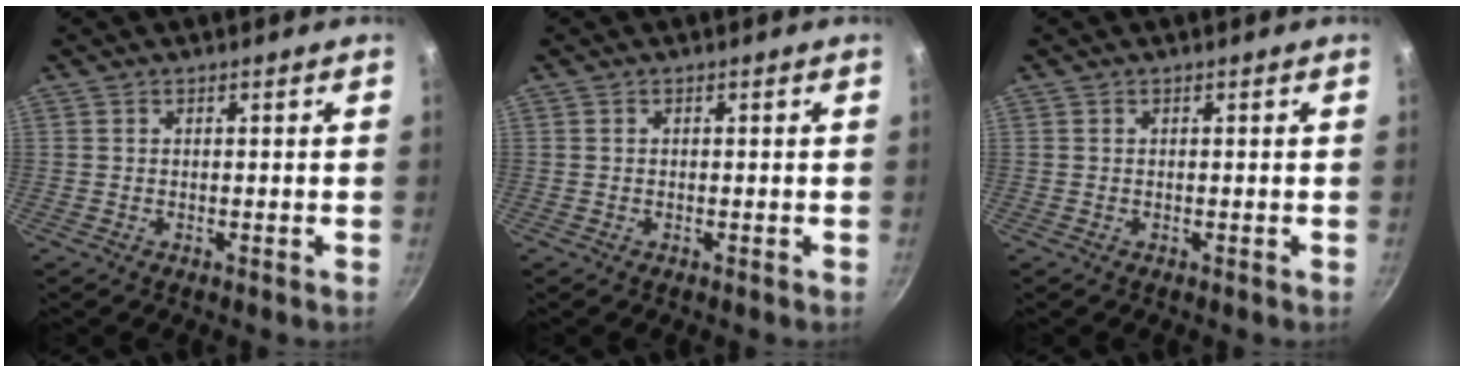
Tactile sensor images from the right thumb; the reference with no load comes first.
{"total": 0.0}
{"total": 0.0}